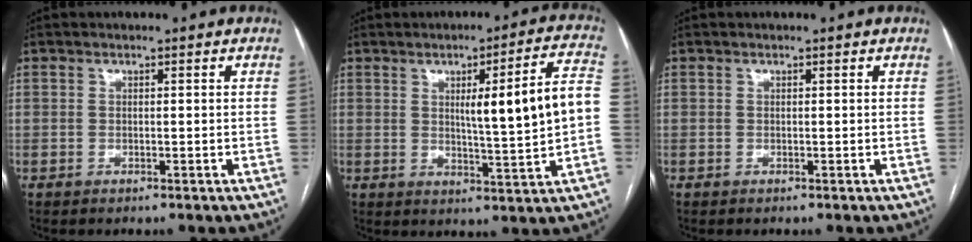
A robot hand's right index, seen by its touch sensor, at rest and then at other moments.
{"total": 11.6, "force": [0.9, -0.2, 11.6], "torque": [-0.166, 0.010, 0.017]}
{"total": 0.0}